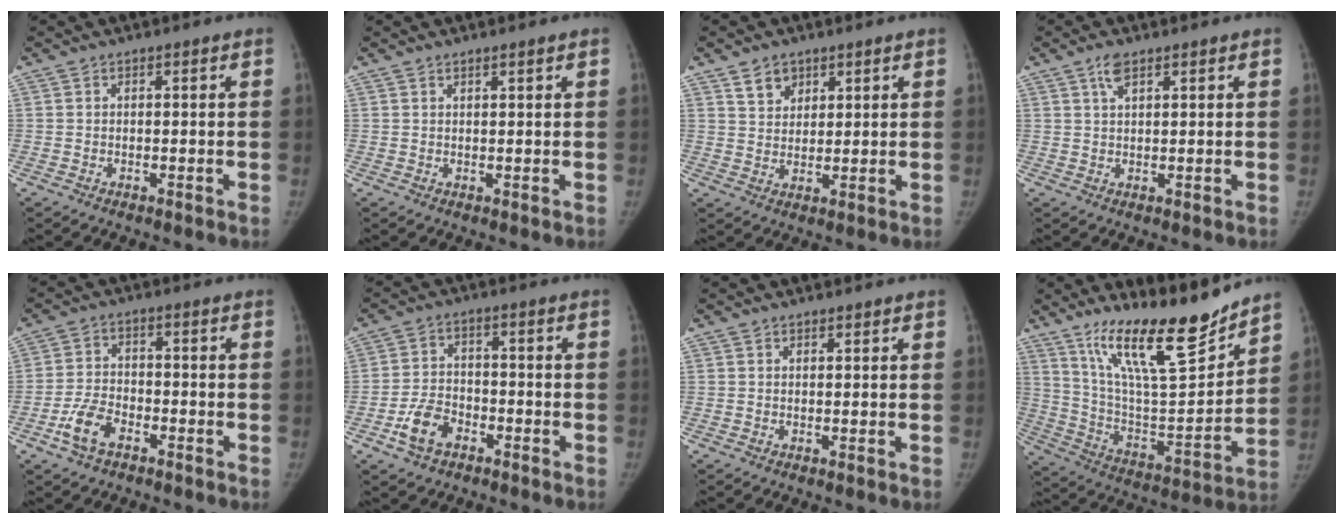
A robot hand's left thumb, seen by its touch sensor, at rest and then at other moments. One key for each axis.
{"total": 0.8, "fx": 0.7, "fy": 0.0, "fz": 0.4, "tx": -0.007, "ty": -0.006, "tz": 0.014}
{"total": 4.6, "fx": 3.0, "fy": 3.2, "fz": 1.5, "tx": -0.005, "ty": -0.022, "tz": 0.059}
{"total": 2.7, "fx": 1.7, "fy": 1.0, "fz": 1.8, "tx": -0.036, "ty": 0.000, "tz": 0.036}
{"total": 6.5, "fx": -3.6, "fy": 3.5, "fz": 4.1, "tx": -0.083, "ty": 0.019, "tz": -0.068}
{"total": 7.0, "fx": -3.7, "fy": 4.4, "fz": 3.9, "tx": -0.072, "ty": 0.022, "tz": -0.066}
{"total": 0.7, "fx": 0.6, "fy": 0.3, "fz": 0.1, "tx": -0.001, "ty": -0.005, "tz": 0.010}
{"total": 21.0, "fx": 16.1, "fy": 4.2, "fz": 12.9, "tx": -0.179, "ty": -0.100, "tz": 0.282}